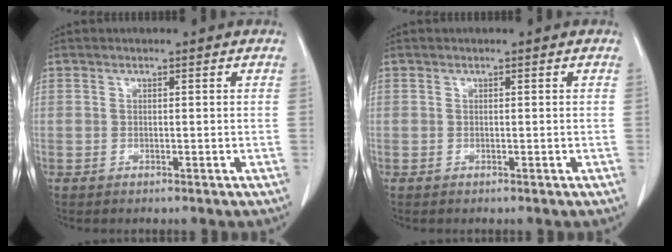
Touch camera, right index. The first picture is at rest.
{"total": 0.0}